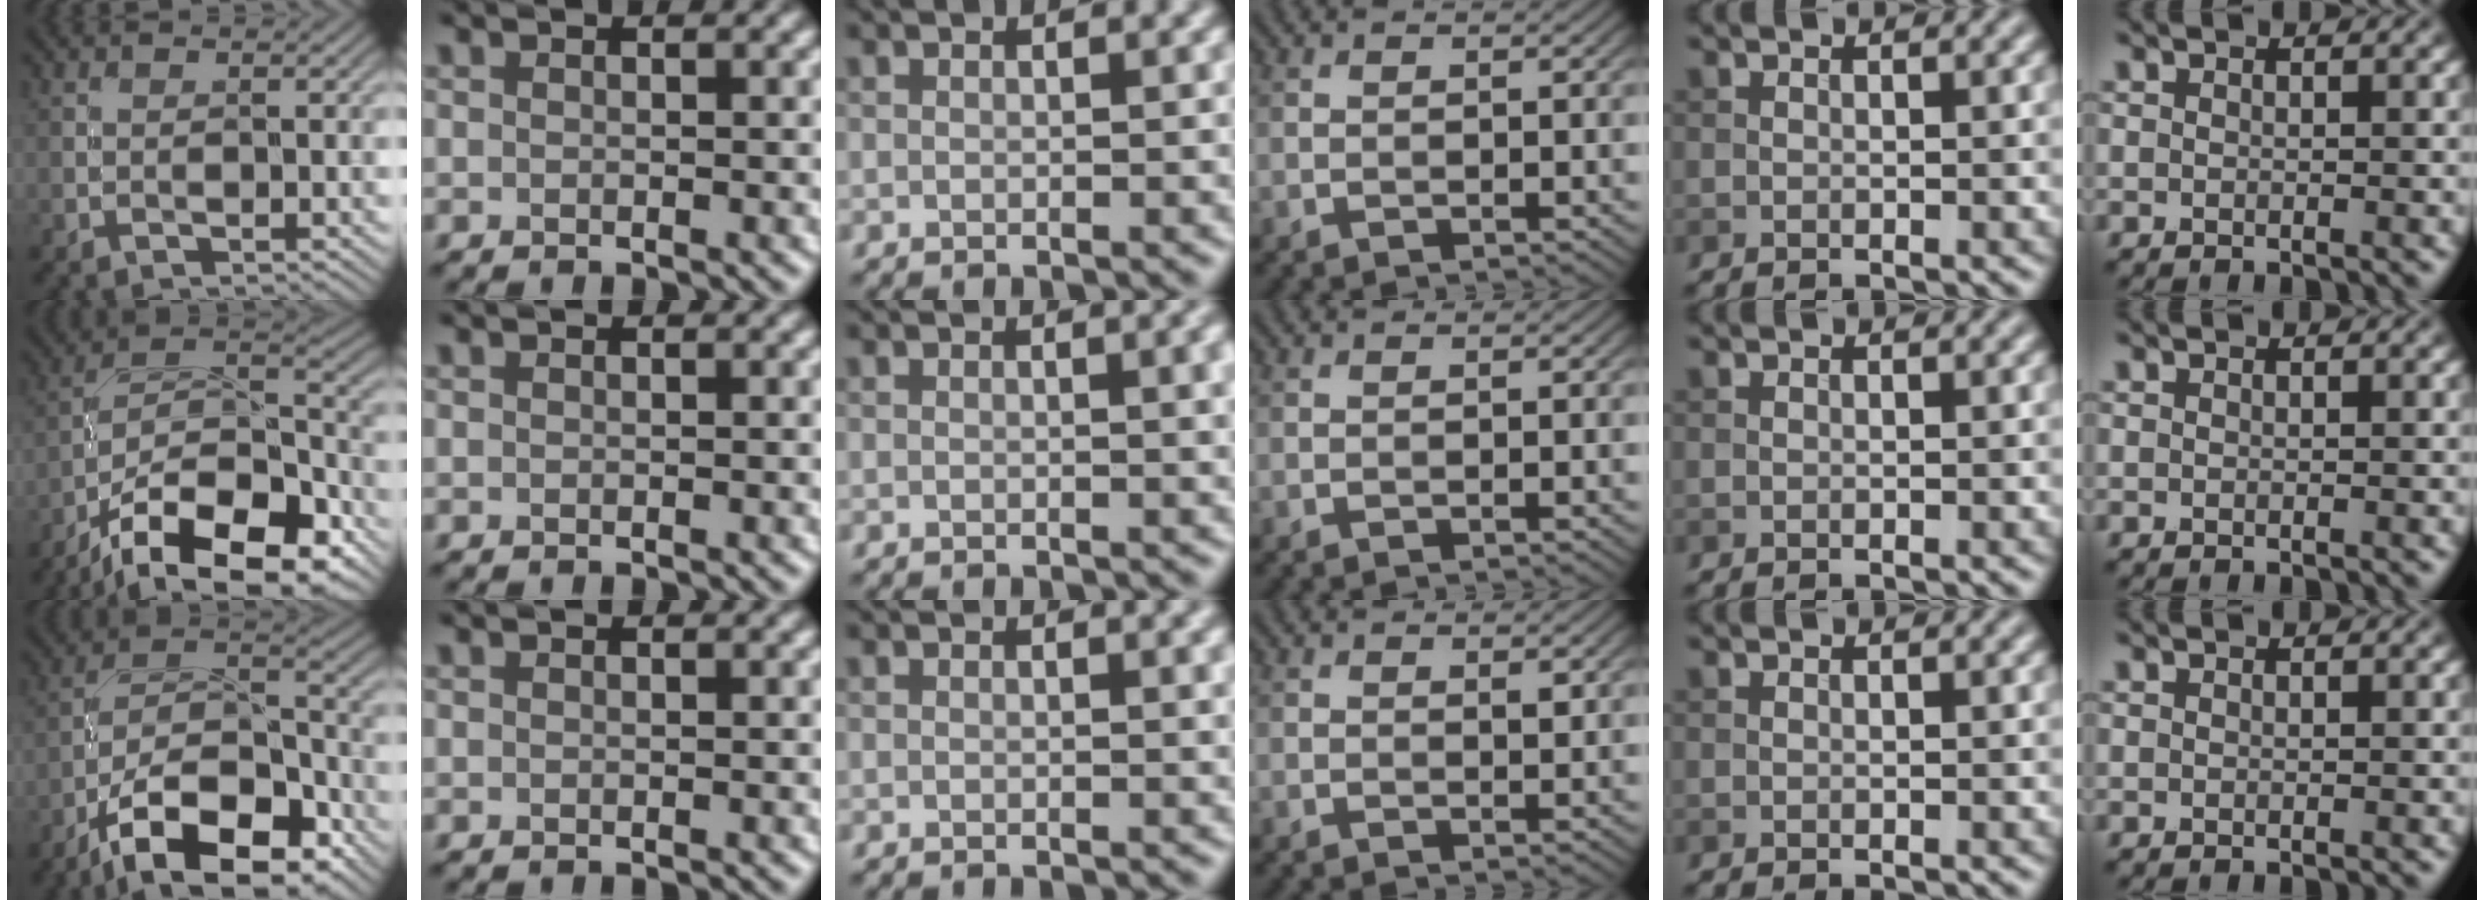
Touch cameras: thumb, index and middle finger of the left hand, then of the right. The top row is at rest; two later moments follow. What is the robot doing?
{"motion": "screw", "object": "medicine bottle"}